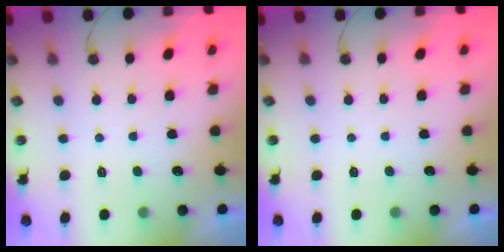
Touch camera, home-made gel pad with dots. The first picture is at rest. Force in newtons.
{"total": 0.0}